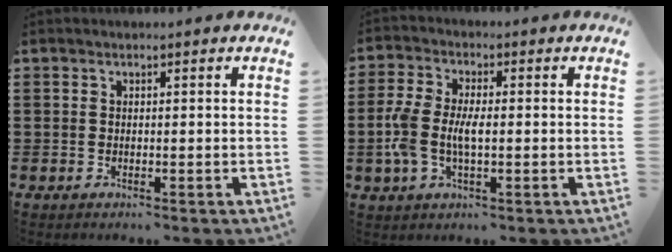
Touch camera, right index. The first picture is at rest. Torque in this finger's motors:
{"motor_torque": [0.45, -0.20, 0.38, 0.11]}